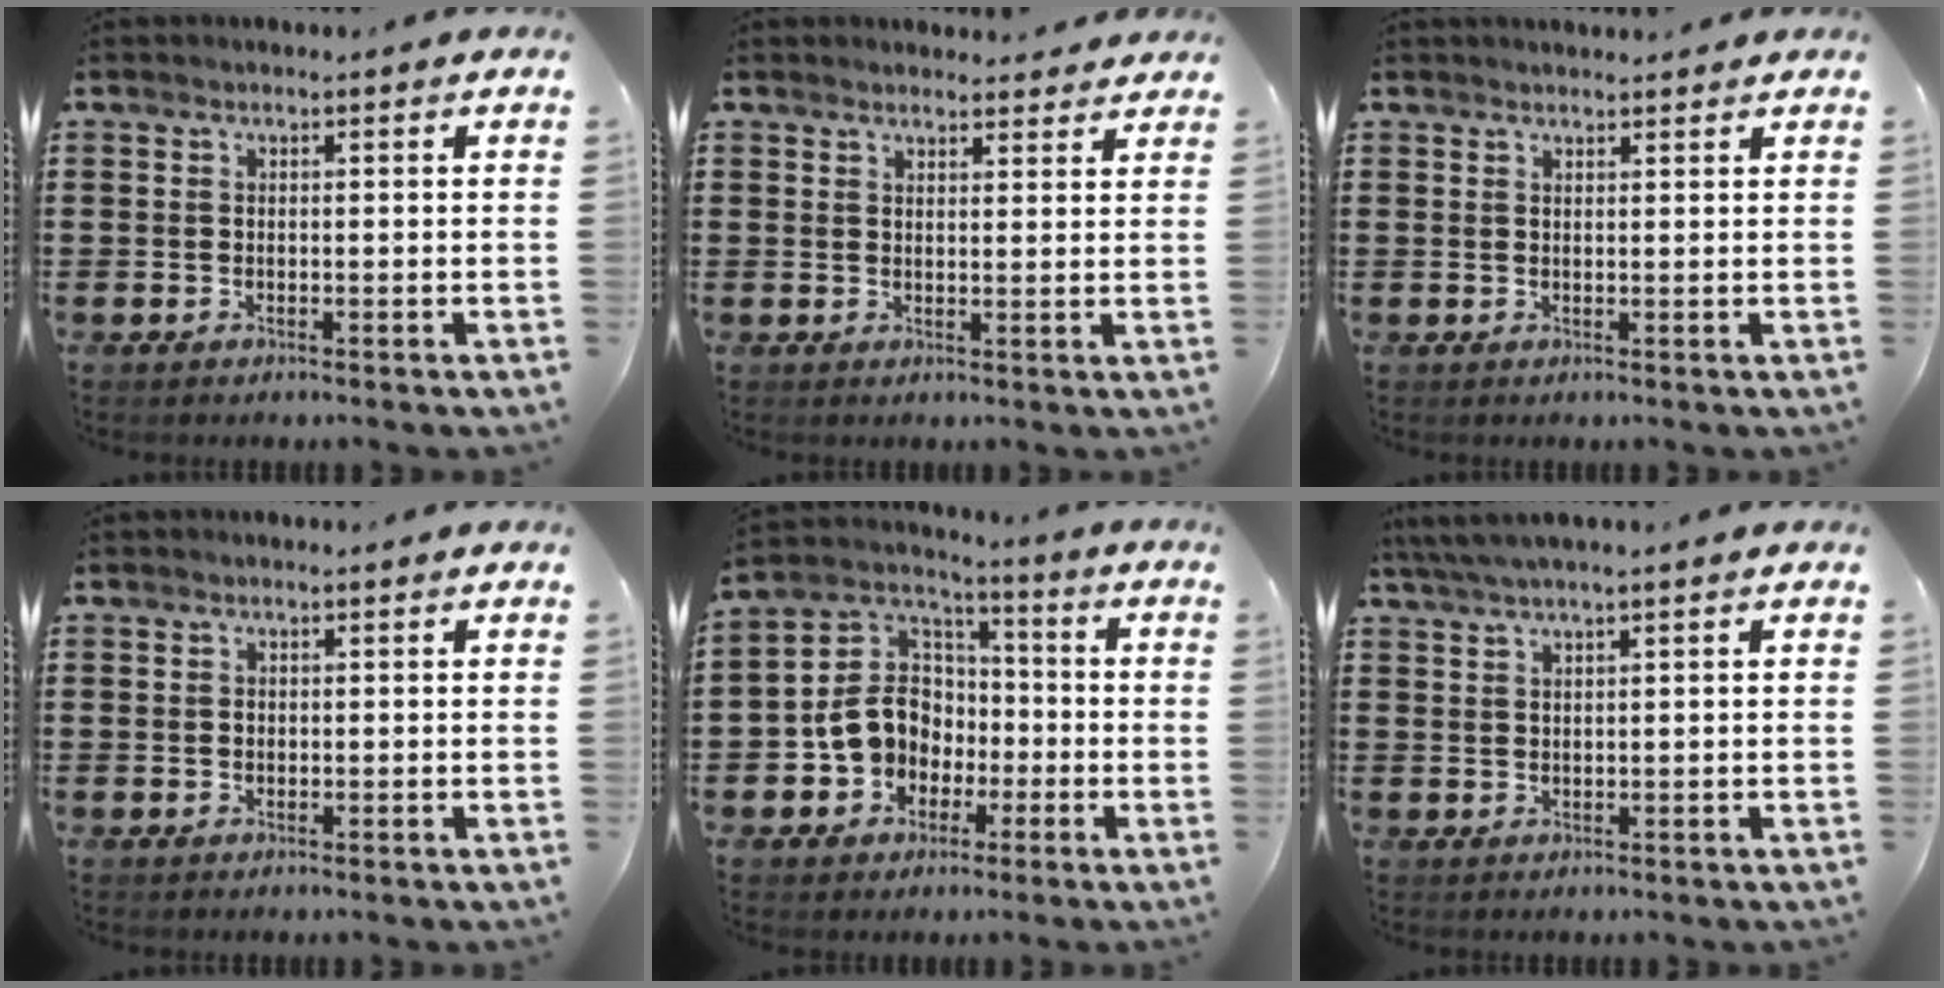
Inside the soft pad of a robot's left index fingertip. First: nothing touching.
{"total": 2.4, "force": [2.4, 0.4, 0.2], "torque": [-0.001, -0.005, 0.044]}
{"total": 1.2, "force": [1.2, 0.1, 0.1], "torque": [-0.004, 0.000, 0.024]}
{"total": 0.6, "force": [0.0, 0.5, 0.3], "torque": [-0.009, 0.002, 0.001]}
{"total": 9.5, "force": [-2.4, 8.5, 3.6], "torque": [-0.115, 0.021, -0.049]}
{"total": 2.0, "force": [1.2, -0.1, 1.7], "torque": [-0.032, 0.000, 0.022]}